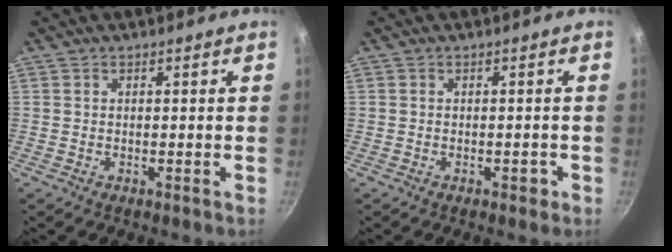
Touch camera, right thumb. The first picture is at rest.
{"total": 1.2, "force": [-0.6, 0.7, 0.8], "torque": [-0.005, 0.007, -0.006]}